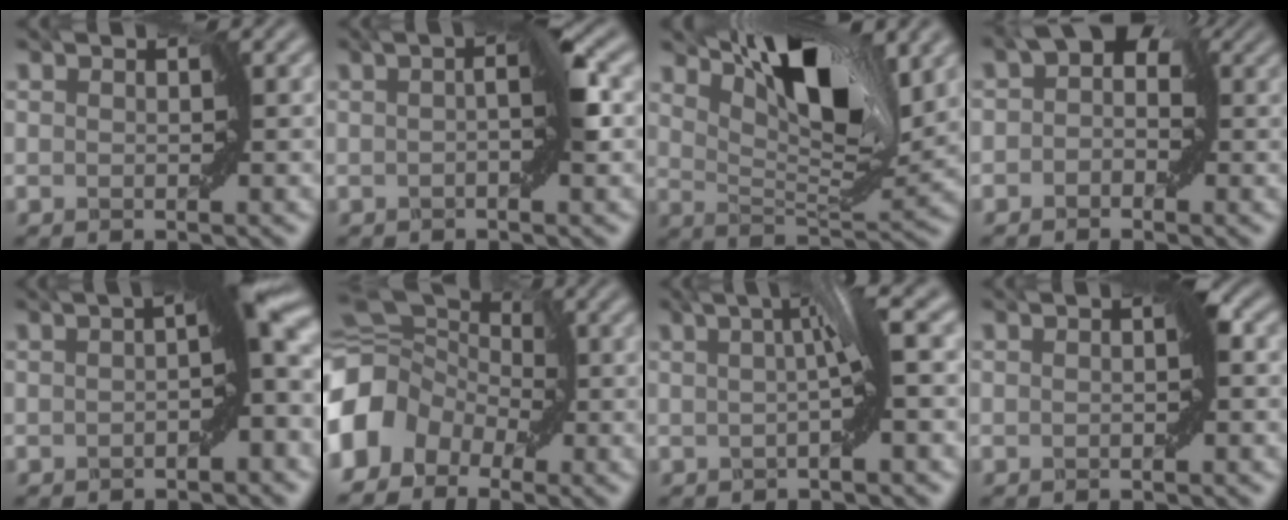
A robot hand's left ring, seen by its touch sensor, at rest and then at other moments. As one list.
[{"total": 3.2, "force": [0.0, 0.1, 3.2], "torque": [-0.059, 0.007, -0.010]}, {"total": 8.4, "force": [5.3, 2.0, 6.3], "torque": [-0.097, -0.002, 0.089]}, {"total": 3.5, "force": [0.2, 2.7, 2.3], "torque": [-0.013, 0.009, -0.008]}, {"total": 6.3, "force": [-0.5, 1.8, 6.0], "torque": [-0.081, 0.012, -0.023]}, {"total": 7.4, "force": [-2.2, 5.8, 4.1], "torque": [-0.076, 0.005, -0.060]}, {"total": 3.2, "force": [0.0, -0.2, 3.2], "torque": [-0.046, 0.008, -0.009]}, {"total": 1.3, "force": [-0.2, 0.2, 1.3], "torque": [-0.023, 0.002, -0.006]}]